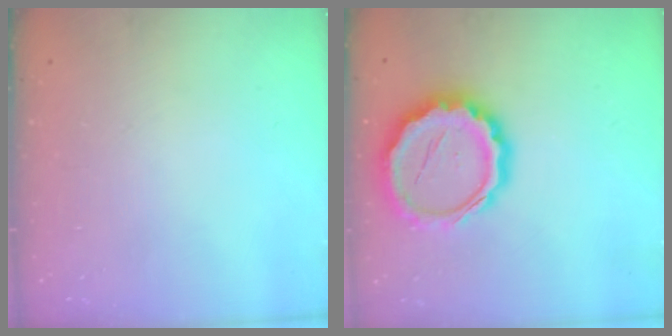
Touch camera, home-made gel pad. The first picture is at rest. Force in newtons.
{"total": 15.5, "press": 15.2, "slide": 3.0}